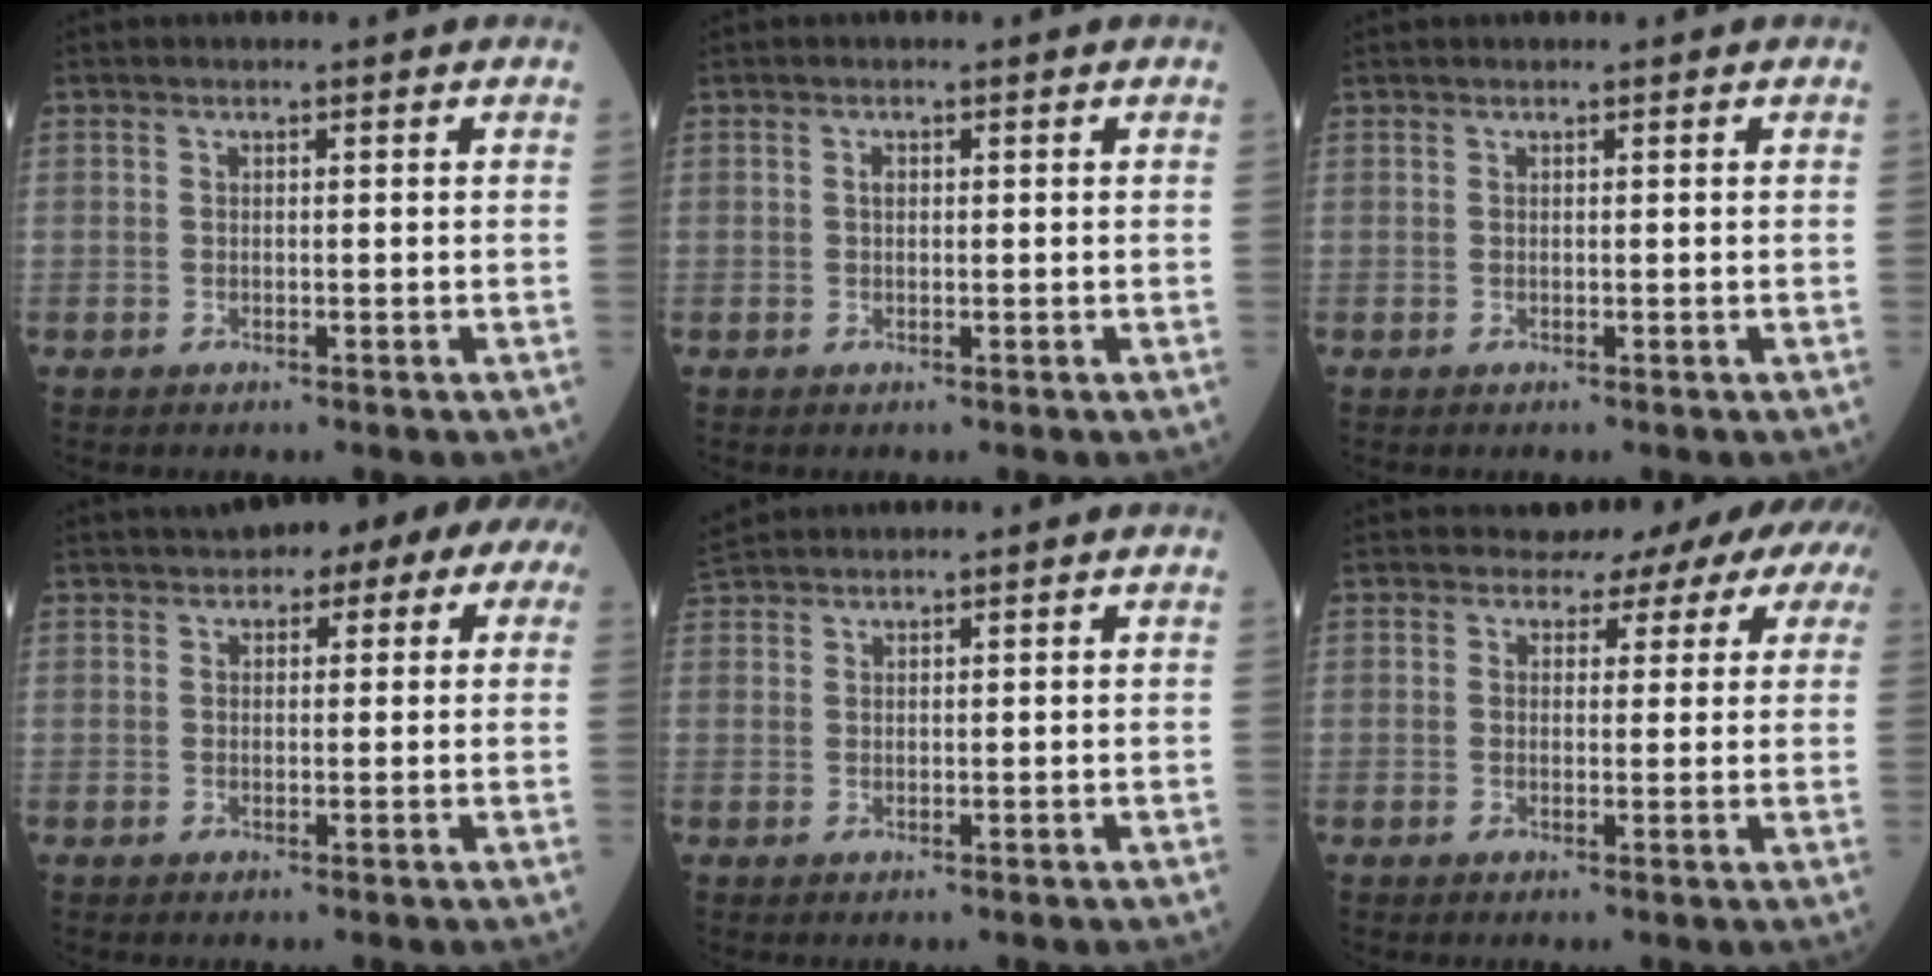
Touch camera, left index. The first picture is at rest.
{"total": 0.7, "force": [0.1, 0.4, 0.5], "torque": [-0.012, 0.001, 0.001]}
{"total": 0.0}
{"total": 11.0, "force": [6.2, 4.2, 8.0], "torque": [-0.097, 0.051, 0.070]}
{"total": 2.5, "force": [2.5, 0.1, 0.2], "torque": [-0.016, 0.022, 0.055]}
{"total": 6.3, "force": [4.7, 3.1, 2.7], "torque": [-0.026, 0.015, 0.037]}